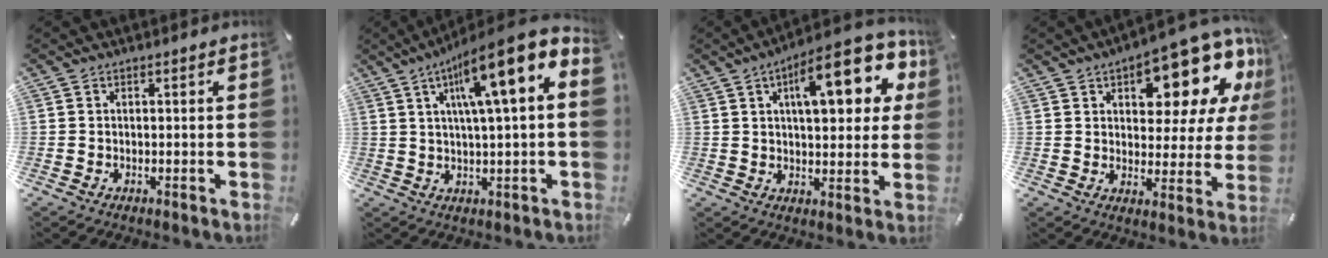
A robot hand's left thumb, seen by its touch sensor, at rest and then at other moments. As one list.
[{"total": 15.1, "force": [6.7, 2.3, 13.4], "torque": [-0.223, -0.035, 0.105]}, {"total": 18.6, "force": [7.2, 7.5, 15.4], "torque": [-0.212, -0.018, 0.109]}, {"total": 16.1, "force": [10.9, 7.1, 9.5], "torque": [-0.115, -0.088, 0.179]}]